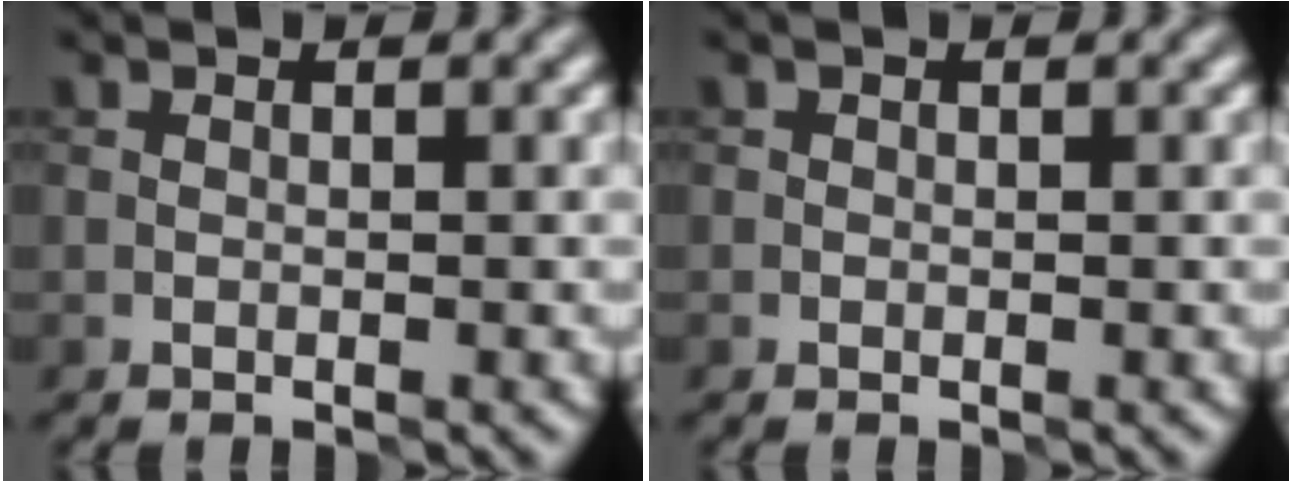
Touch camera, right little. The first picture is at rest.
{"total": 0.0}